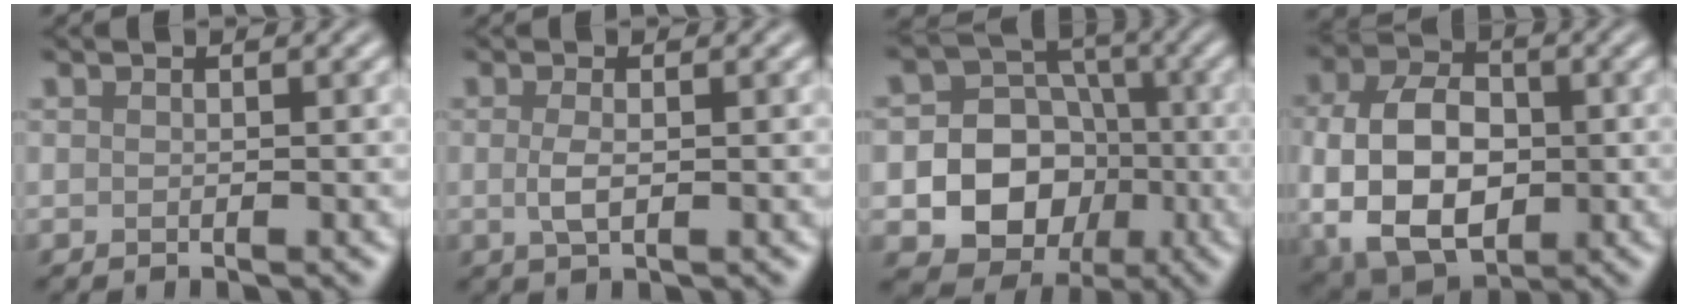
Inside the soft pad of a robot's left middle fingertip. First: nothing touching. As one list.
[{"total": 1.8, "force": [0.0, 0.6, 1.7], "torque": [-0.038, -0.001, -0.002]}, {"total": 11.3, "force": [-2.5, 10.1, 4.5], "torque": [-0.069, -0.002, -0.067]}, {"total": 10.5, "force": [-1.1, 7.0, 7.7], "torque": [-0.155, -0.009, -0.023]}]